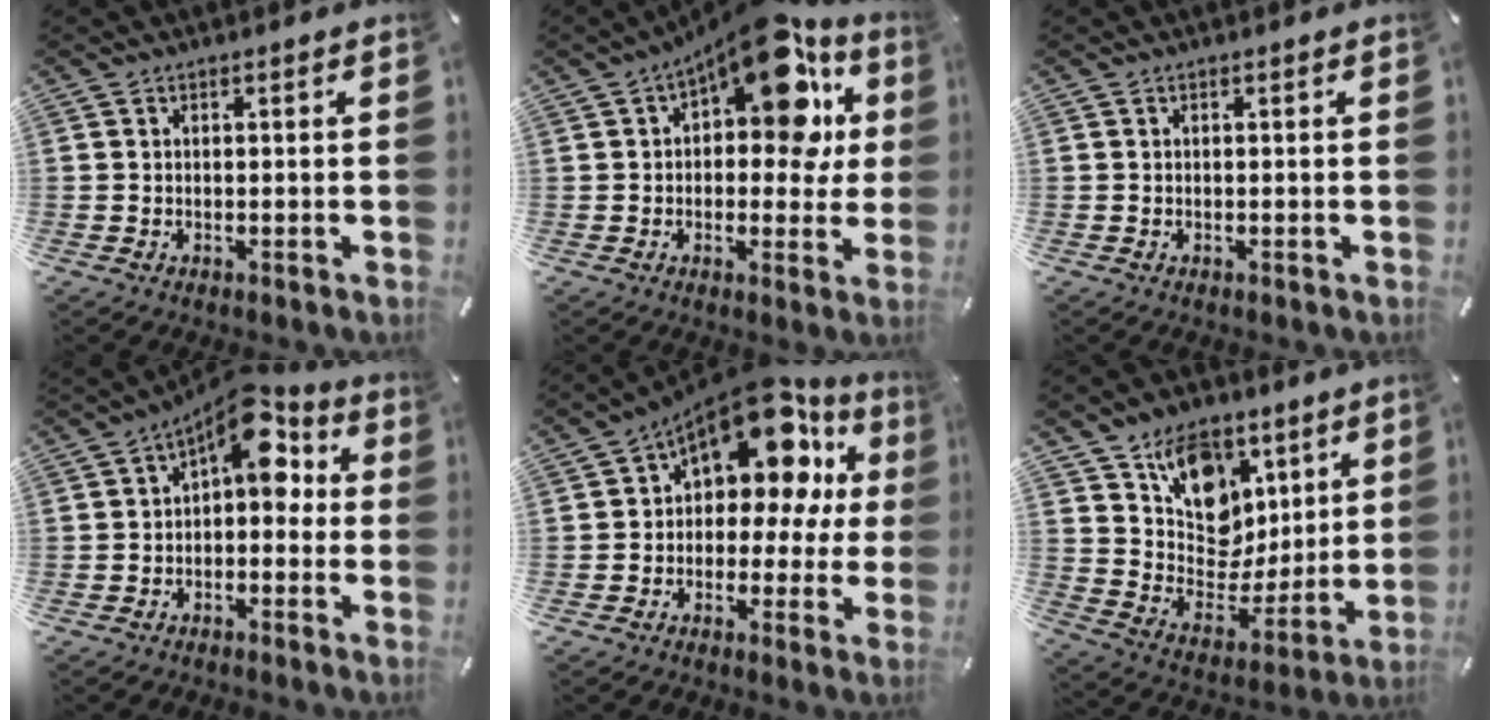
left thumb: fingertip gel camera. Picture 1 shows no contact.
{"total": 17.9, "force": [8.4, 8.6, 13.2], "torque": [-0.177, -0.053, 0.138]}
{"total": 0.0}
{"total": 10.4, "force": [4.9, 5.2, 7.5], "torque": [-0.116, -0.033, 0.082]}
{"total": 16.6, "force": [8.8, 9.1, 10.8], "torque": [-0.167, -0.067, 0.147]}
{"total": 13.8, "force": [6.8, 11.1, 4.7], "torque": [-0.055, -0.055, 0.130]}